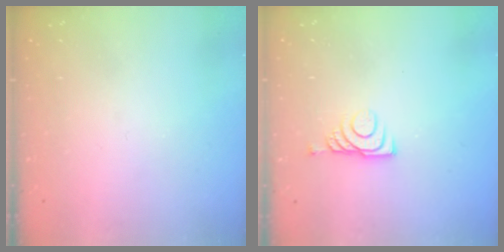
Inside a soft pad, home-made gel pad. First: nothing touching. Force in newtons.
{"total": 6.3, "press": 6.3, "slide": 0.9}